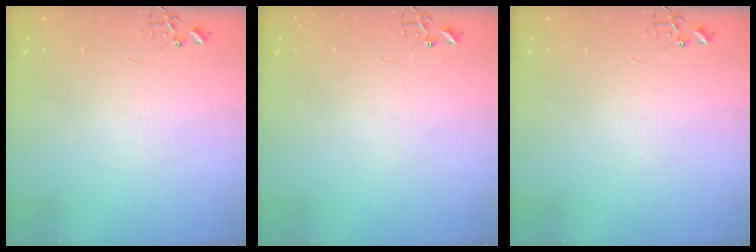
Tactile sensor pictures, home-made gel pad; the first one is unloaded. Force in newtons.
{"total": 0.0}
{"total": 0.0}